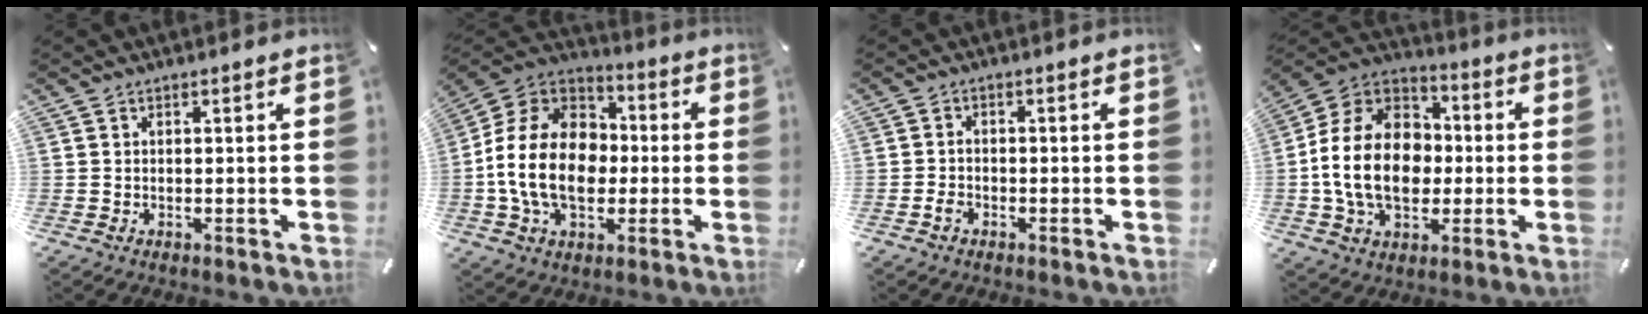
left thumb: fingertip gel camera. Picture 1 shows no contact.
{"total": 18.5, "force": [-3.1, 13.9, 11.8], "torque": [-0.259, 0.030, -0.057]}
{"total": 2.2, "force": [-1.3, 1.6, 0.9], "torque": [-0.017, 0.008, -0.026]}
{"total": 18.8, "force": [-2.7, 14.3, 12.0], "torque": [-0.266, 0.026, -0.049]}